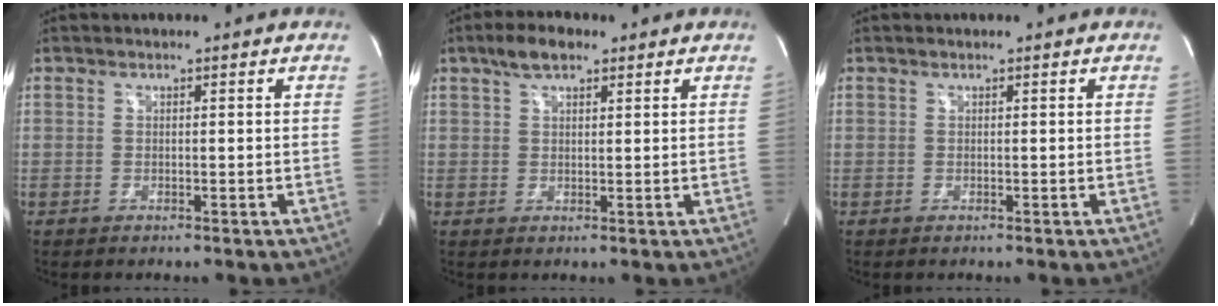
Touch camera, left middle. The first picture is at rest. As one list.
[{"total": 4.3, "force": [2.8, 1.8, 2.7], "torque": [-0.057, 0.013, 0.052]}, {"total": 0.0}]